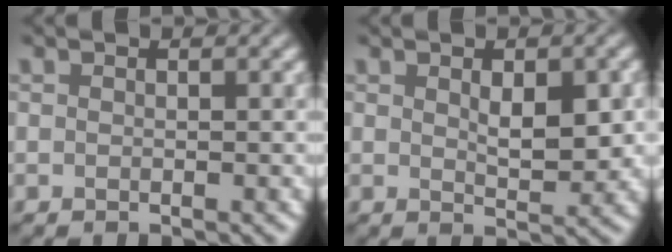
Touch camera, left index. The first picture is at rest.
{"total": 3.4, "force": [0.4, 1.6, 2.9], "torque": [-0.044, 0.001, 0.015]}